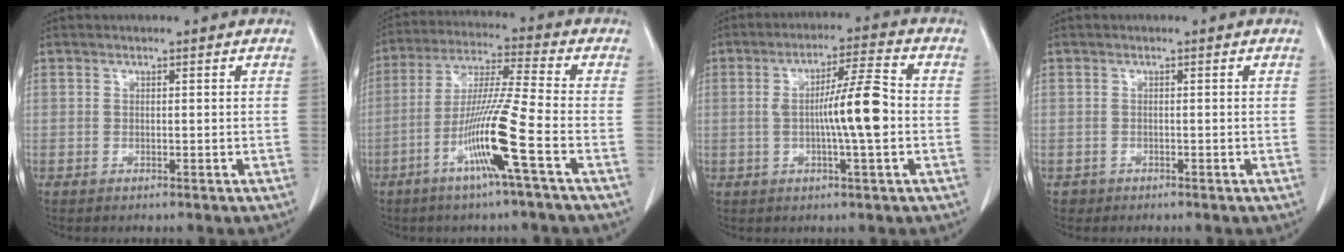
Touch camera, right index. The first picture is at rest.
{"total": 12.0, "force": [-4.9, -1.5, 10.8], "torque": [-0.210, -0.010, -0.097]}
{"total": 9.0, "force": [-0.8, 0.2, 9.0], "torque": [-0.150, 0.009, -0.018]}
{"total": 0.8, "force": [-0.5, 0.6, -0.1], "torque": [-0.007, 0.002, -0.009]}